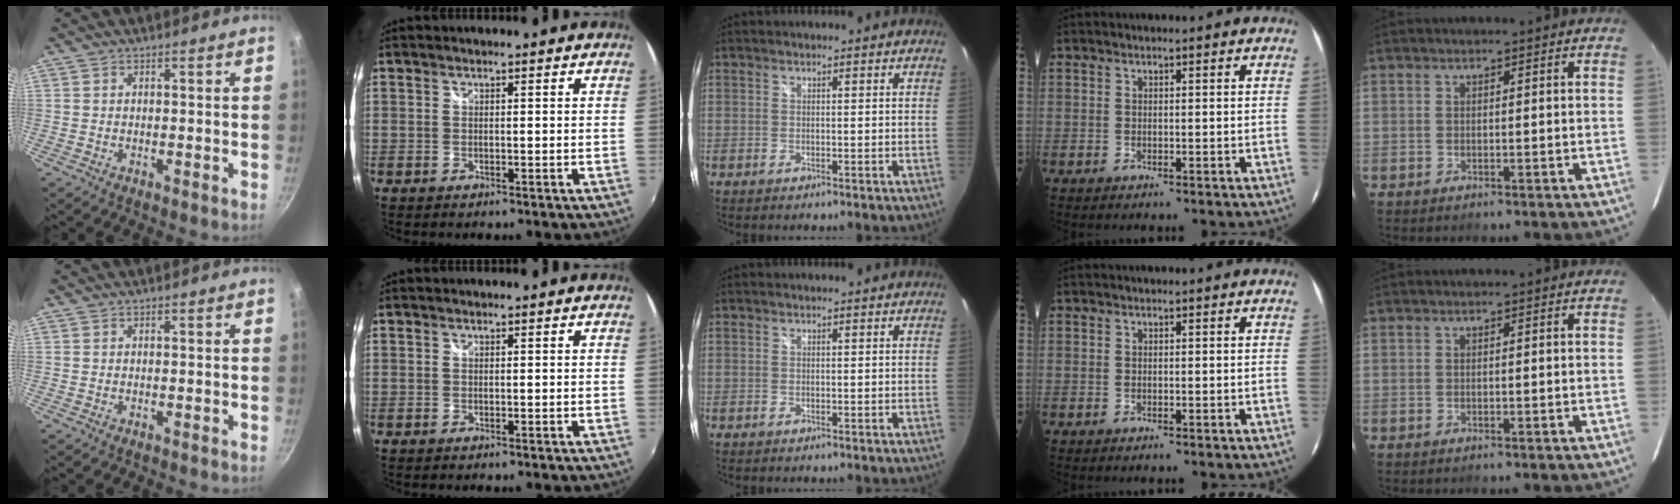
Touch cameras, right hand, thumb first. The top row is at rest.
{}